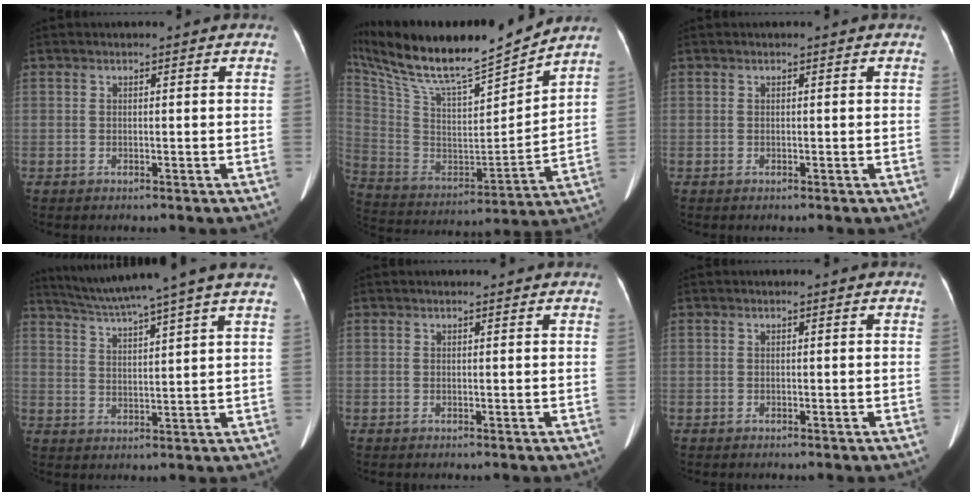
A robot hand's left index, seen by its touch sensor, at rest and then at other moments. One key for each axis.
{"total": 23.5, "fx": 20.7, "fy": 1.5, "fz": 11.2, "tx": -0.224, "ty": -0.026, "tz": 0.353}
{"total": 0.0}
{"total": 13.3, "fx": 11.4, "fy": -2.2, "fz": 6.5, "tx": -0.117, "ty": 0.003, "tz": 0.165}
{"total": 1.9, "fx": 1.8, "fy": 0.4, "fz": 0.5, "tx": -0.013, "ty": 0.015, "tz": 0.019}
{"total": 0.0}